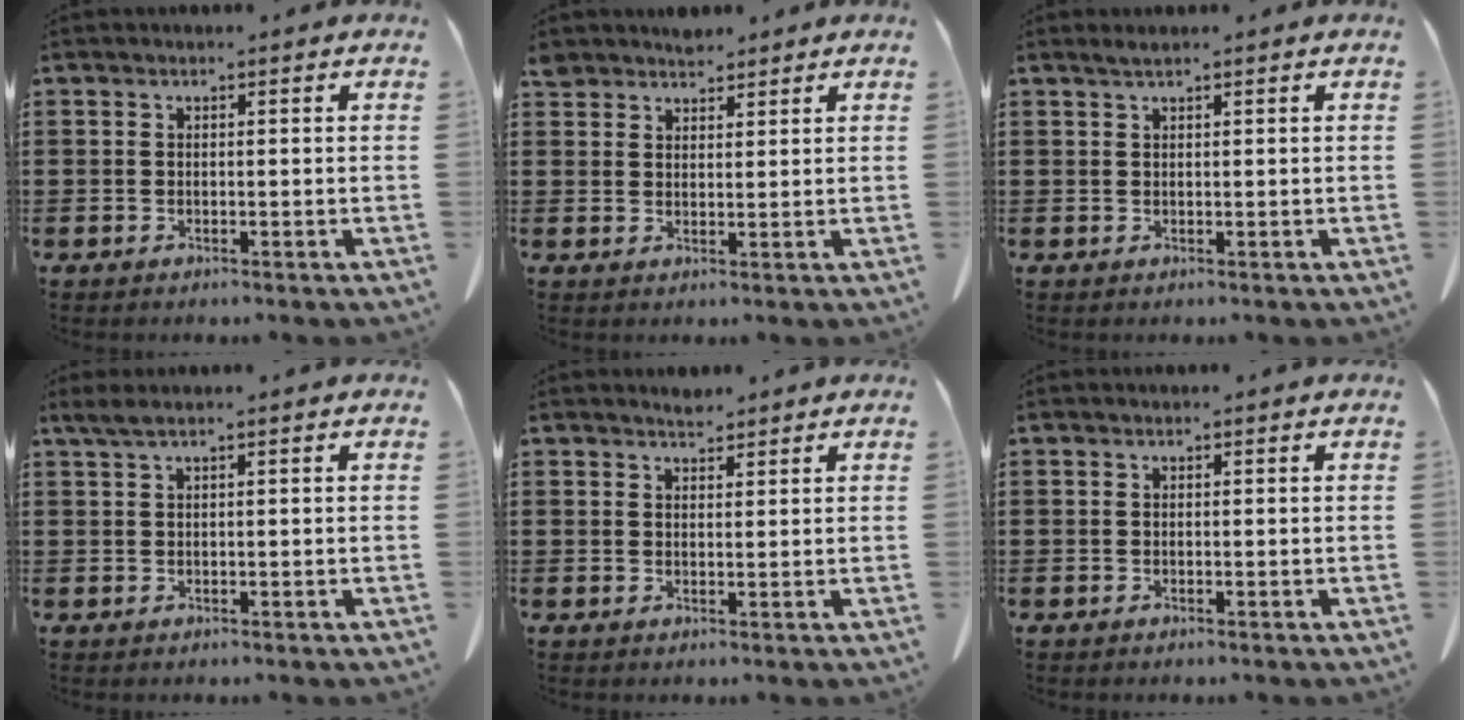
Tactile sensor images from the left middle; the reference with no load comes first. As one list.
[{"total": 2.4, "force": [2.3, 0.7, 0.1], "torque": [-0.009, 0.000, 0.046]}, {"total": 1.0, "force": [0.7, 0.0, 0.7], "torque": [-0.015, -0.002, 0.014]}, {"total": 1.3, "force": [0.7, -0.1, 1.1], "torque": [-0.023, -0.004, 0.015]}, {"total": 1.8, "force": [1.8, 0.3, 0.3], "torque": [-0.010, 0.000, 0.035]}, {"total": 0.0}]